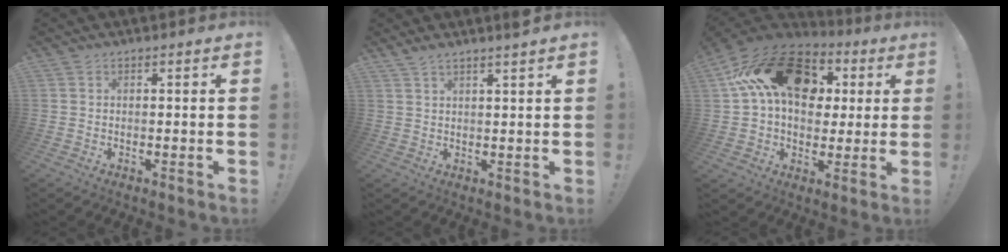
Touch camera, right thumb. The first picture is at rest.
{"total": 3.1, "force": [2.5, -0.5, 1.7], "torque": [-0.035, -0.015, 0.043]}
{"total": 22.2, "force": [7.4, 15.2, 14.4], "torque": [-0.226, -0.004, 0.141]}